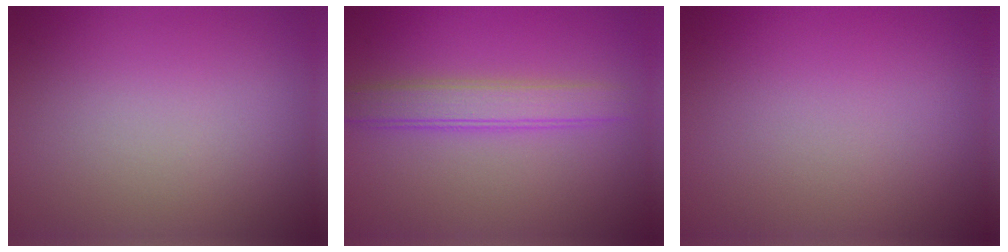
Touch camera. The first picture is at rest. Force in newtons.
{"total": 3.2, "press": 3.2, "slide": 0.1}
{"total": 0.0}